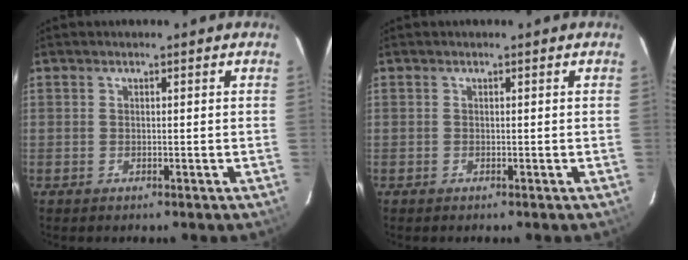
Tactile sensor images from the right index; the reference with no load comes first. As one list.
[{"total": 0.0}]